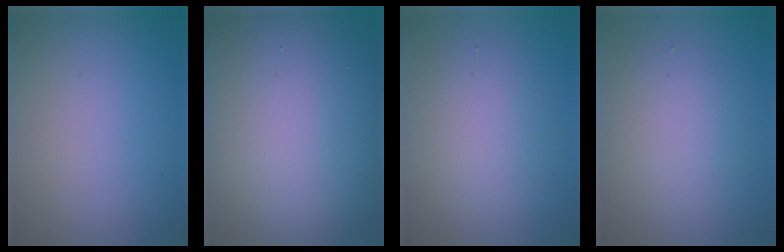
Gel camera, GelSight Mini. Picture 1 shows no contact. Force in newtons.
{"total": 19.9, "press": 19.8, "slide": 1.4}
{"total": 4.0, "press": 4.0, "slide": 0.2}
{"total": 4.2, "press": 4.2, "slide": 0.1}